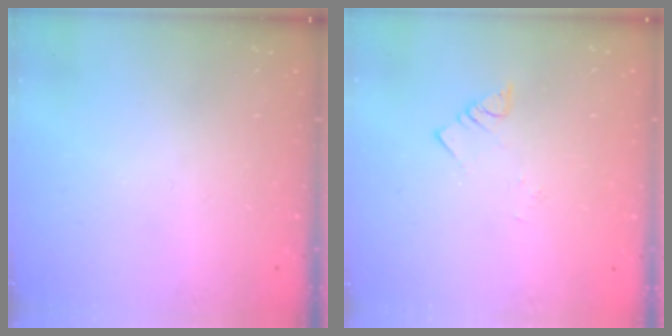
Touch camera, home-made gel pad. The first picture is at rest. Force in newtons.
{"total": 1.9, "press": 1.9, "slide": 0.1}